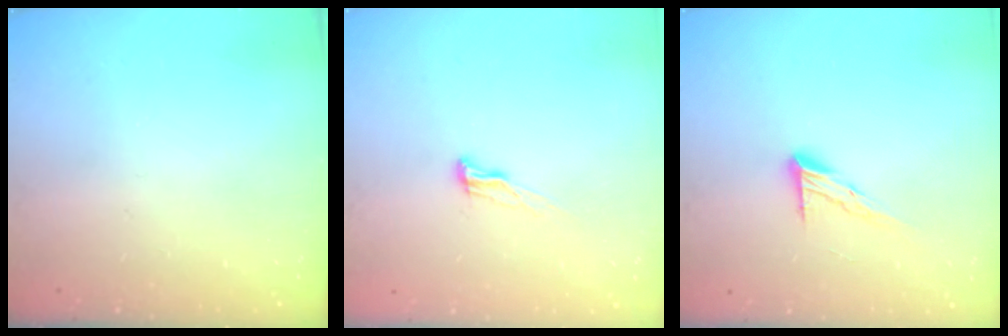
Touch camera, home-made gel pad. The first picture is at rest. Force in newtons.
{"total": 6.9, "press": 6.9, "slide": 0.9}
{"total": 8.7, "press": 8.7, "slide": 0.7}